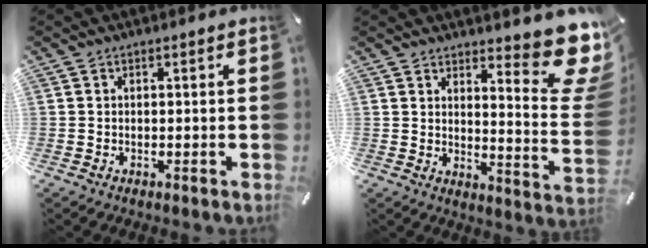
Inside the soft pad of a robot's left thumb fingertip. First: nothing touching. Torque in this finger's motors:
{"motor_torque": [1.64, -1.03, 1.43, -1.34, 0.05]}